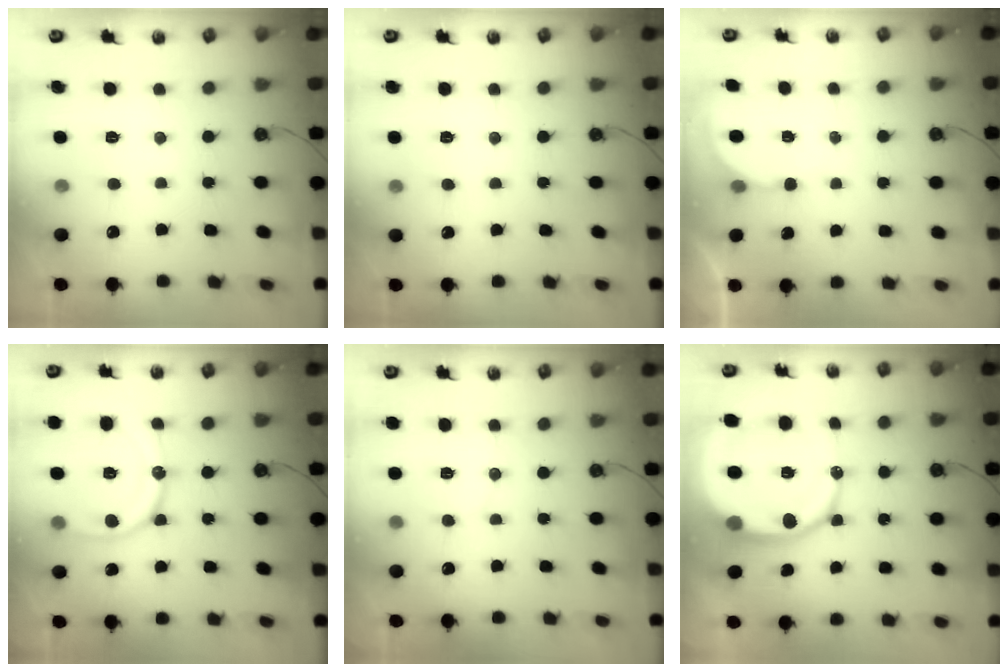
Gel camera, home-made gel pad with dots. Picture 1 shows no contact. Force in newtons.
{"total": 3.9, "press": 3.8, "slide": 0.4}
{"total": 2.6, "press": 2.6, "slide": 0.2}
{"total": 15.4, "press": 15.3, "slide": 1.8}
{"total": 3.3, "press": 3.3, "slide": 0.3}
{"total": 18.5, "press": 18.4, "slide": 2.4}